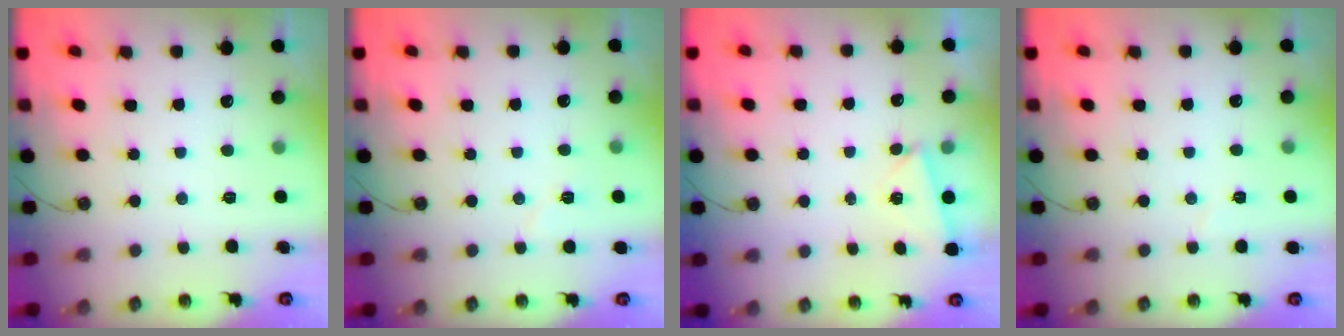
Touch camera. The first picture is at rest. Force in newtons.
{"total": 5.0, "press": 4.4, "slide": 2.3}
{"total": 2.6, "press": 1.6, "slide": 2.0}
{"total": 2.7, "press": 2.5, "slide": 1.1}